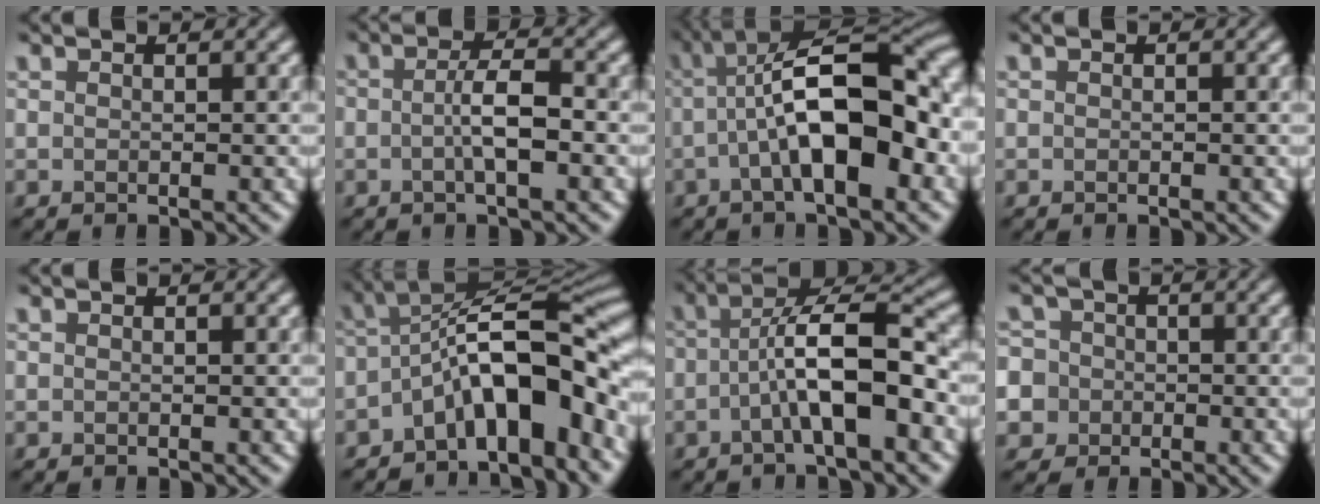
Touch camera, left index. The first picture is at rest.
{"total": 3.1, "force": [-0.6, 0.7, 3.0], "torque": [-0.052, 0.006, -0.015]}
{"total": 11.8, "force": [-1.2, 4.5, 10.9], "torque": [-0.173, 0.017, -0.026]}
{"total": 0.0}
{"total": 0.0}
{"total": 10.2, "force": [-3.7, 4.0, 8.6], "torque": [-0.117, 0.017, -0.076]}
{"total": 7.3, "force": [-1.7, 2.1, 6.7], "torque": [-0.110, 0.018, -0.033]}
{"total": 8.4, "force": [-2.2, 7.8, 2.1], "torque": [-0.055, 0.005, -0.079]}